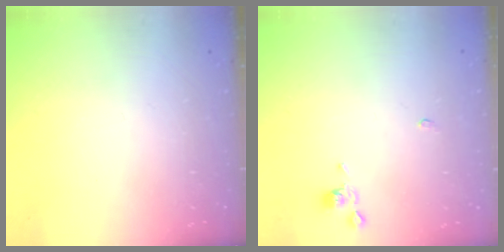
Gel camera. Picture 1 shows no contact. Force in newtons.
{"total": 0.6, "press": 0.4, "slide": 0.4}